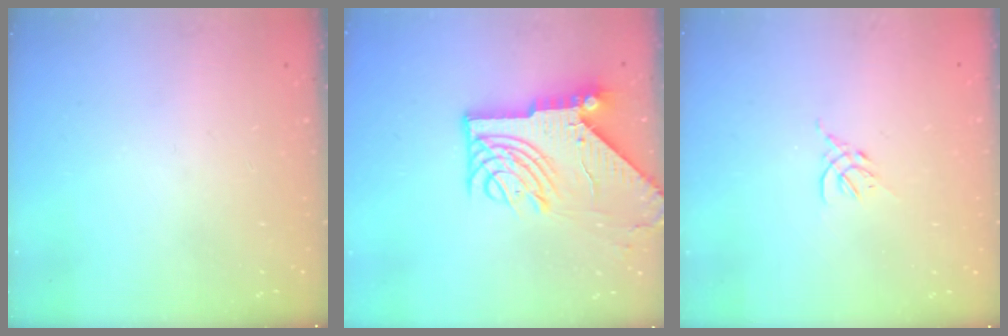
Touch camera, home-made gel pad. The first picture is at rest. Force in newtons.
{"total": 14.3, "press": 14.2, "slide": 1.7}
{"total": 2.3, "press": 2.2, "slide": 0.5}